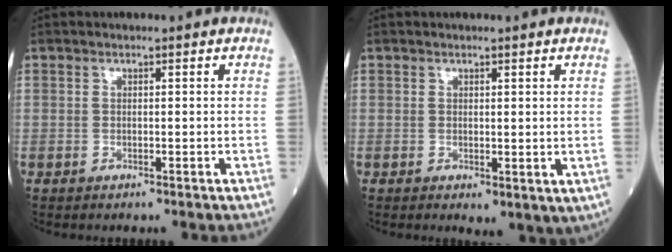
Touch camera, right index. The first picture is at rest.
{"total": 3.1, "force": [0.2, 1.7, 2.6], "torque": [-0.037, -0.012, 0.013]}